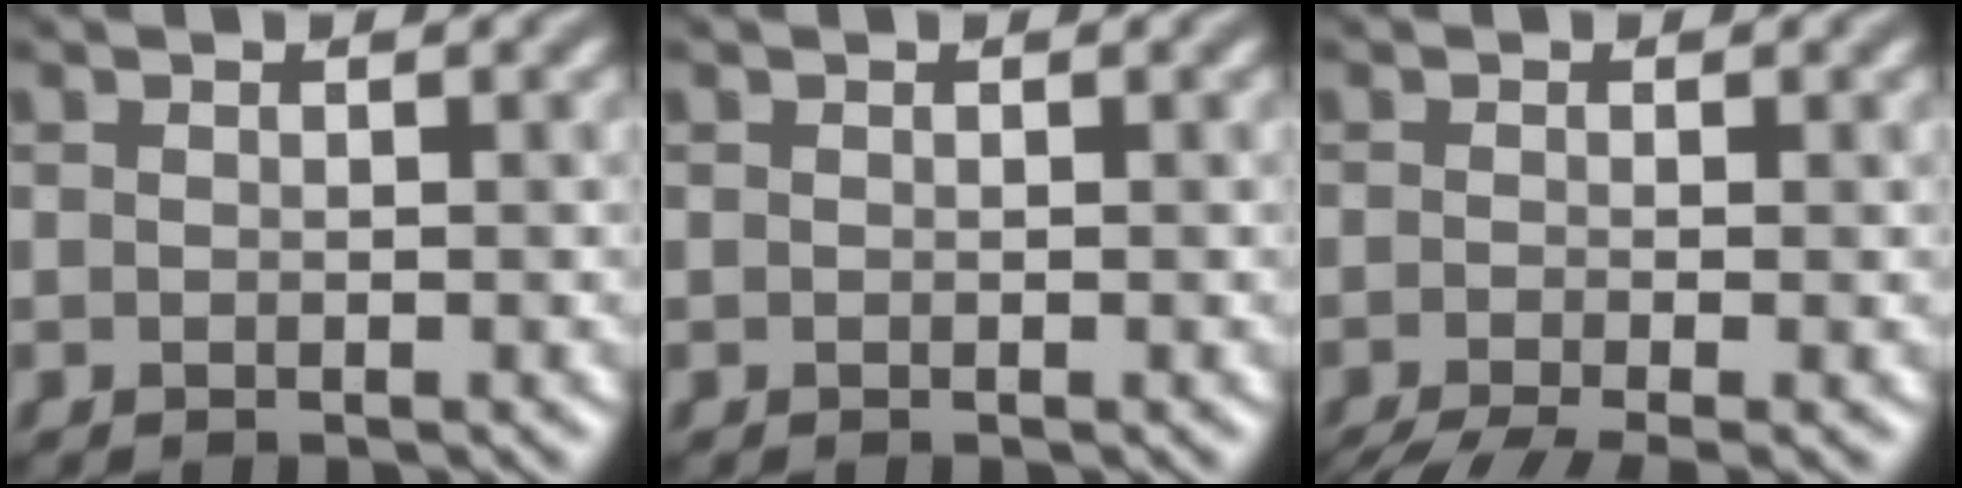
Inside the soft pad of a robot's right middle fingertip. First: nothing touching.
{"total": 0.0}
{"total": 5.2, "force": [-3.3, 1.5, 3.8], "torque": [-0.051, -0.014, -0.057]}